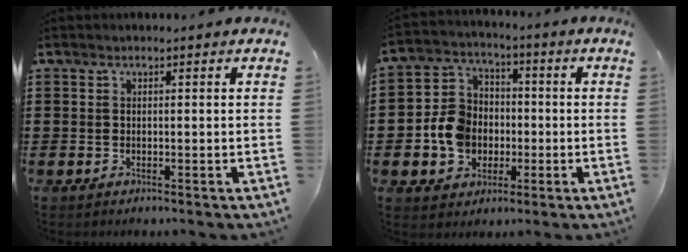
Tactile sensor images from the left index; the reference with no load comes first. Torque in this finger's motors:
{"motor_torque": [1.26, 0.88, 0.66, 0.10]}